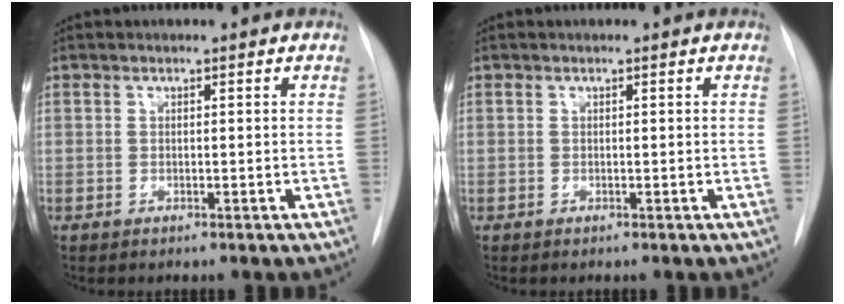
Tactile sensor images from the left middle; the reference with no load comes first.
{"total": 0.0}